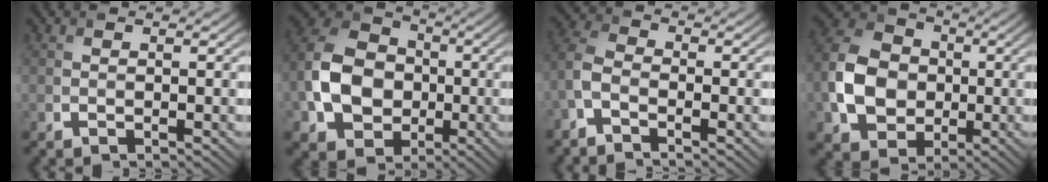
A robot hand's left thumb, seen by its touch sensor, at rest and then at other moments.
{"total": 12.3, "force": [-2.1, 9.6, 7.5], "torque": [-0.179, 0.010, -0.054]}
{"total": 4.2, "force": [-2.5, 2.1, 2.7], "torque": [-0.069, 0.008, -0.067]}
{"total": 10.6, "force": [-1.4, 8.3, 6.4], "torque": [-0.149, 0.009, -0.035]}